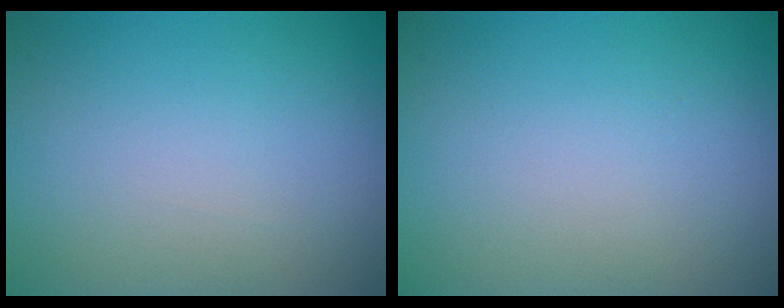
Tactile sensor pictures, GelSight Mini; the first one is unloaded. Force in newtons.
{"total": 0.0}